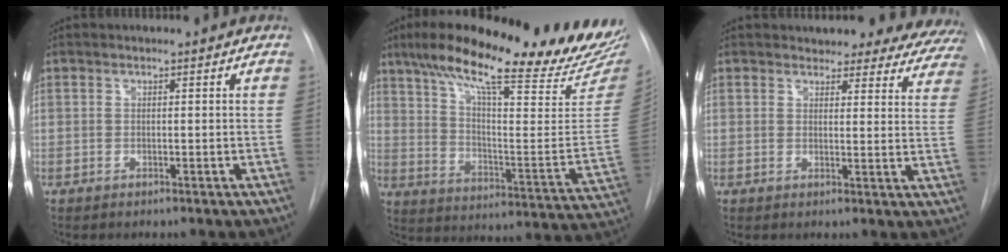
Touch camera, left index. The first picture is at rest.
{"total": 28.8, "force": [24.1, 3.0, 15.5], "torque": [-0.242, -0.072, 0.322]}
{"total": 16.1, "force": [15.0, 5.1, 2.8], "torque": [-0.006, -0.054, 0.142]}